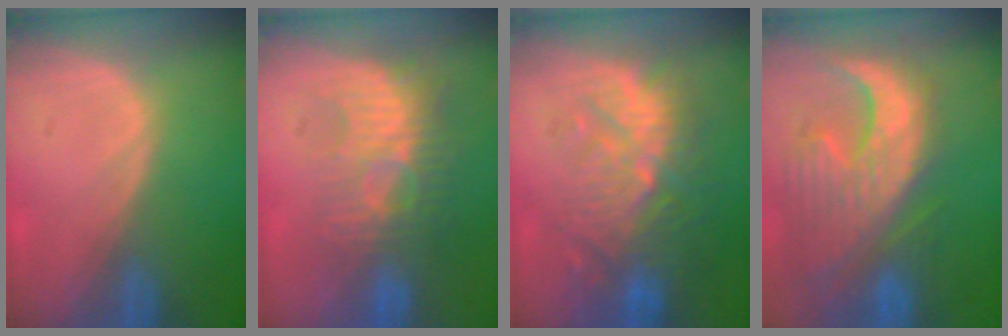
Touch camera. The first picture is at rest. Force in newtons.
{"total": 8.7, "press": 8.1, "slide": 3.2}
{"total": 10.3, "press": 9.8, "slide": 3.2}
{"total": 13.2, "press": 11.3, "slide": 6.8}